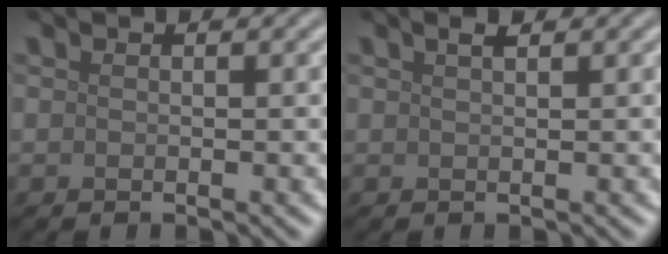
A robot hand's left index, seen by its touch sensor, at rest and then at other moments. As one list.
[{"total": 1.1, "force": [0.7, 0.3, 0.8], "torque": [-0.013, 0.003, 0.011]}]